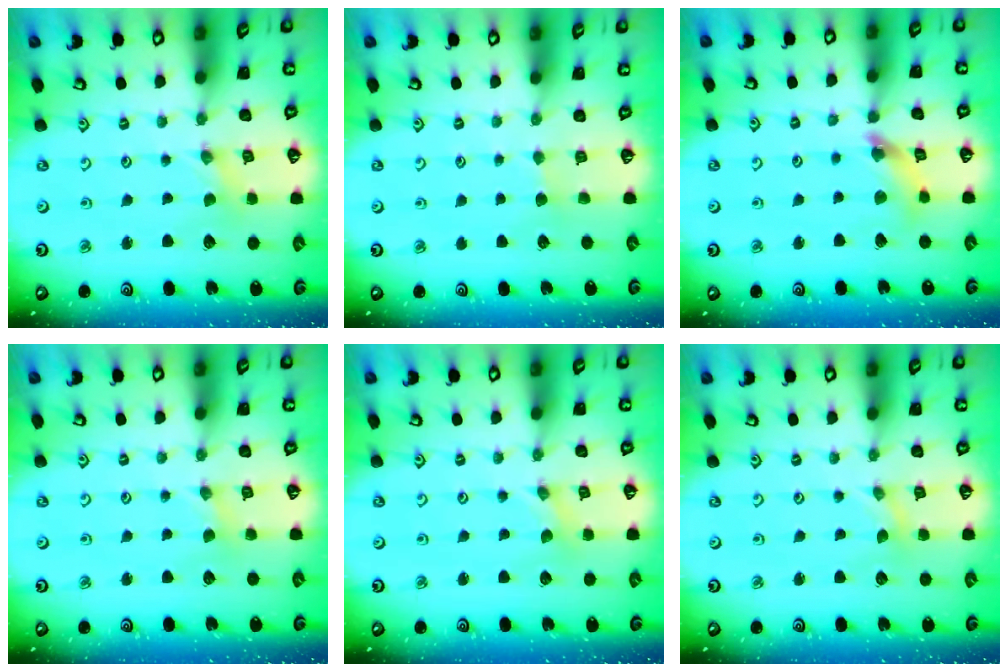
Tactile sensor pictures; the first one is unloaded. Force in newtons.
{"total": 2.3, "press": 2.2, "slide": 0.4}
{"total": 7.9, "press": 7.9, "slide": 0.8}
{"total": 1.1, "press": 1.1, "slide": 0.2}
{"total": 0.0}
{"total": 0.0}